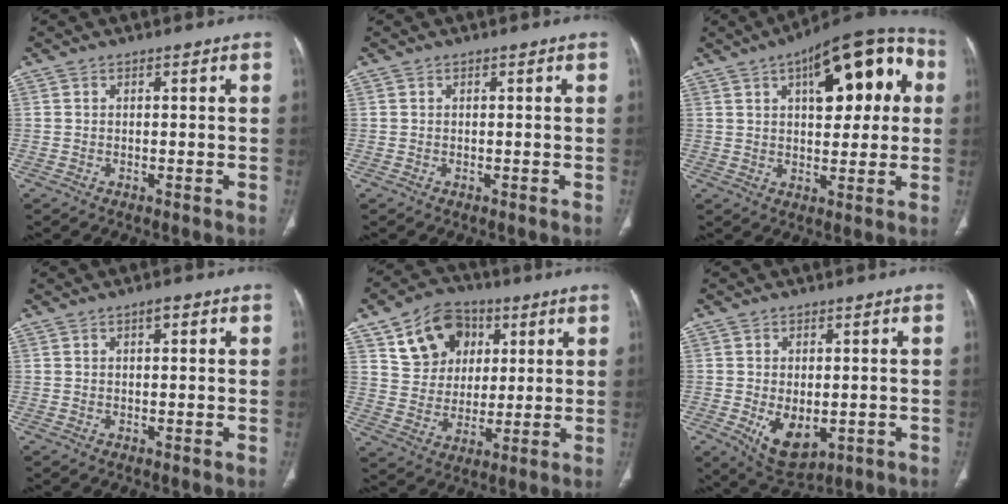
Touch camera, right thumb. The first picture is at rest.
{"total": 0.0}
{"total": 20.1, "force": [6.2, 9.3, 16.8], "torque": [-0.187, 0.023, 0.080]}
{"total": 2.0, "force": [0.9, 0.8, 1.6], "torque": [-0.023, 0.000, 0.011]}
{"total": 14.0, "force": [6.0, 10.9, 6.5], "torque": [-0.070, -0.009, 0.108]}
{"total": 8.2, "force": [-1.8, 4.9, 6.3], "torque": [-0.086, -0.012, -0.010]}